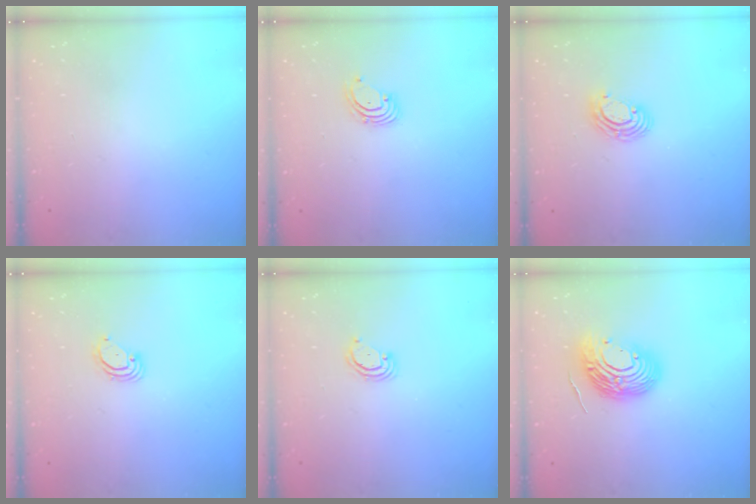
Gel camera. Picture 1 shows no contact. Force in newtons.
{"total": 1.8, "press": 1.8, "slide": 0.2}
{"total": 5.3, "press": 5.3, "slide": 0.4}
{"total": 3.7, "press": 3.7, "slide": 0.3}
{"total": 2.9, "press": 2.9, "slide": 0.3}
{"total": 13.7, "press": 13.6, "slide": 1.8}